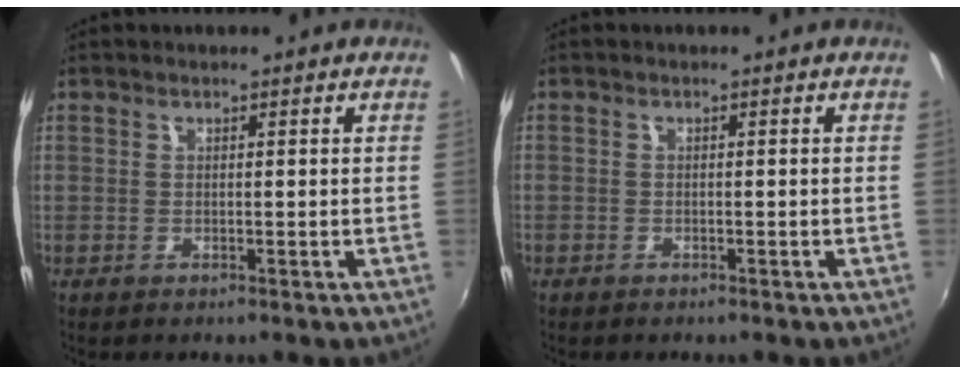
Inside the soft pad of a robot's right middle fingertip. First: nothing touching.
{"total": 1.1, "force": [-0.9, 0.7, 0.0], "torque": [-0.005, 0.003, -0.015]}